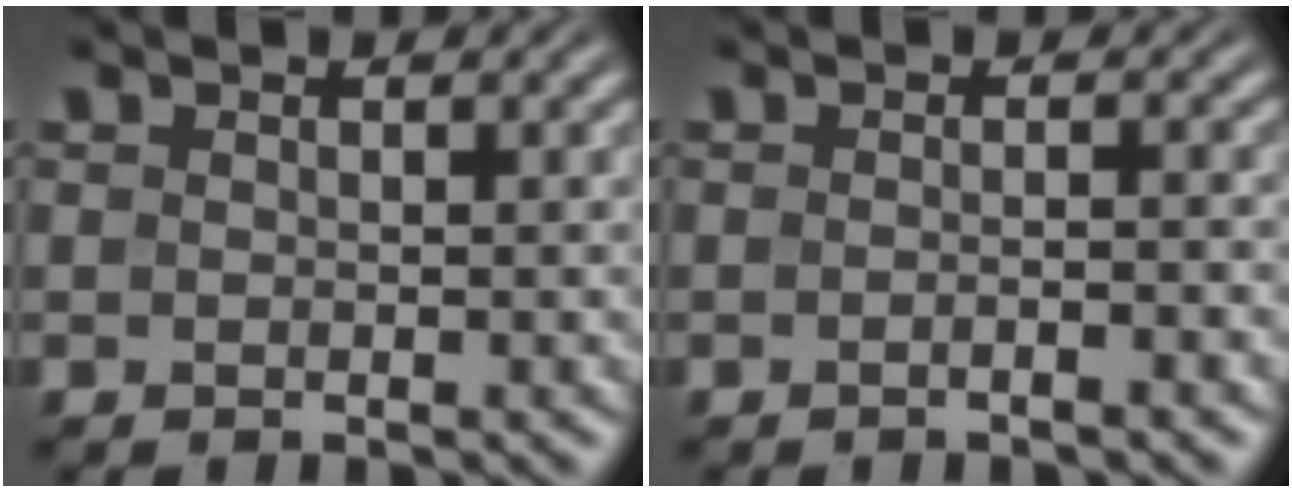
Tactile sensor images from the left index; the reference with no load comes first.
{"total": 1.8, "force": [-0.7, 0.5, 1.5], "torque": [-0.014, 0.001, -0.015]}